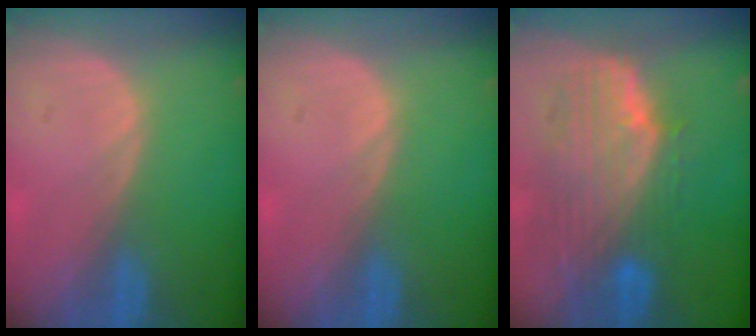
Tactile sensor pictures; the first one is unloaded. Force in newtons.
{"total": 0.0}
{"total": 9.9, "press": 8.8, "slide": 4.5}